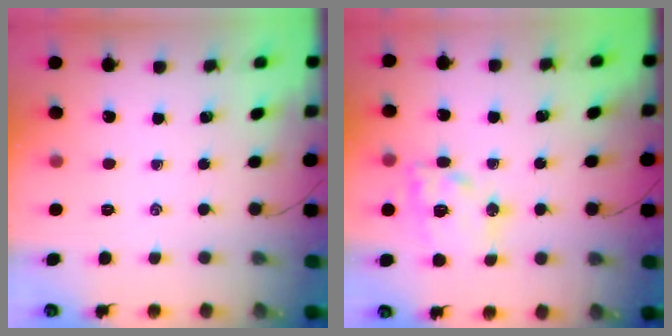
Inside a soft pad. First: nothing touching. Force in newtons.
{"total": 15.0, "press": 14.7, "slide": 2.8}